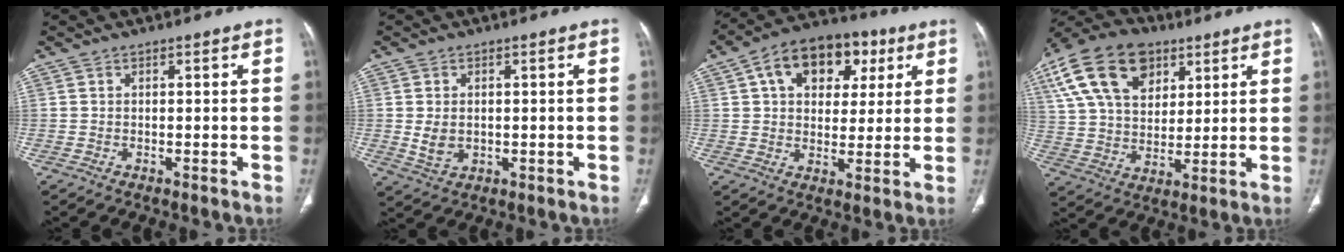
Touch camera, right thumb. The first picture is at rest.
{"total": 4.1, "force": [0.1, 3.0, 2.9], "torque": [-0.048, -0.005, 0.011]}
{"total": 15.7, "force": [5.9, 10.7, 9.9], "torque": [-0.111, 0.009, 0.089]}
{"total": 20.5, "force": [9.3, 13.2, 12.6], "torque": [-0.237, 0.000, 0.166]}